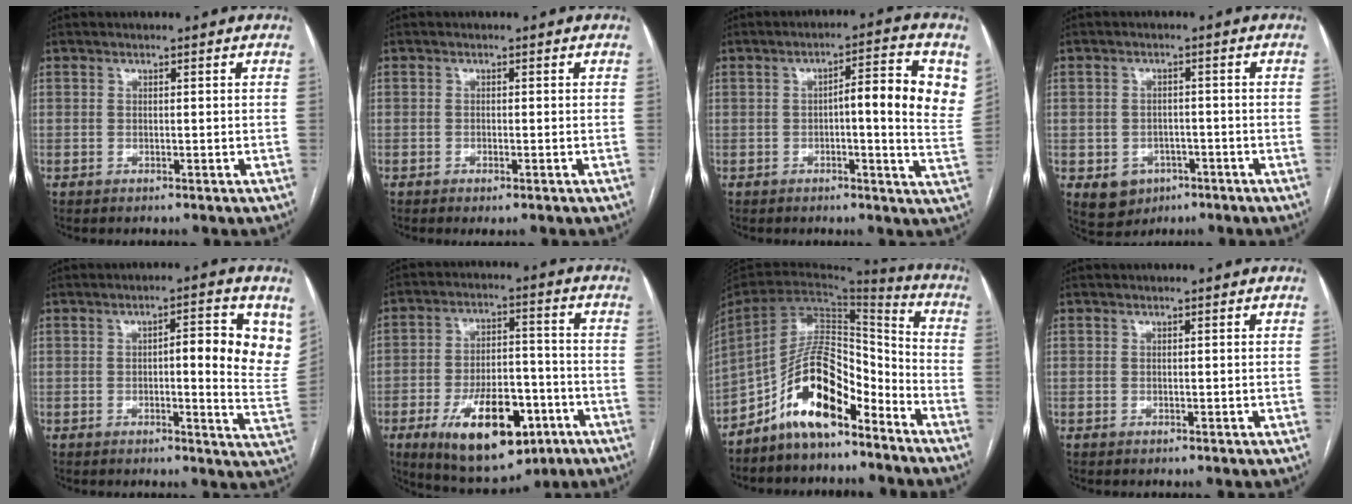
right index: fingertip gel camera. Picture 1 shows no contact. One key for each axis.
{"total": 1.4, "fx": -0.8, "fy": 0.3, "fz": 1.1, "tx": -0.018, "ty": -0.003, "tz": -0.010}
{"total": 11.1, "fx": 2.3, "fy": 1.8, "fz": 10.7, "tx": -0.135, "ty": 0.016, "tz": 0.021}
{"total": 5.6, "fx": -2.5, "fy": 4.7, "fz": 1.8, "tx": -0.031, "ty": 0.004, "tz": -0.026}
{"total": 10.5, "fx": 3.2, "fy": 2.2, "fz": 9.8, "tx": -0.112, "ty": 0.000, "tz": 0.033}
{"total": 16.4, "fx": -7.6, "fy": 7.3, "fz": 12.6, "tx": -0.208, "ty": 0.002, "tz": -0.108}
{"total": 13.5, "fx": -9.0, "fy": 5.0, "fz": 8.8, "tx": -0.164, "ty": 0.031, "tz": -0.163}
{"total": 0.0}